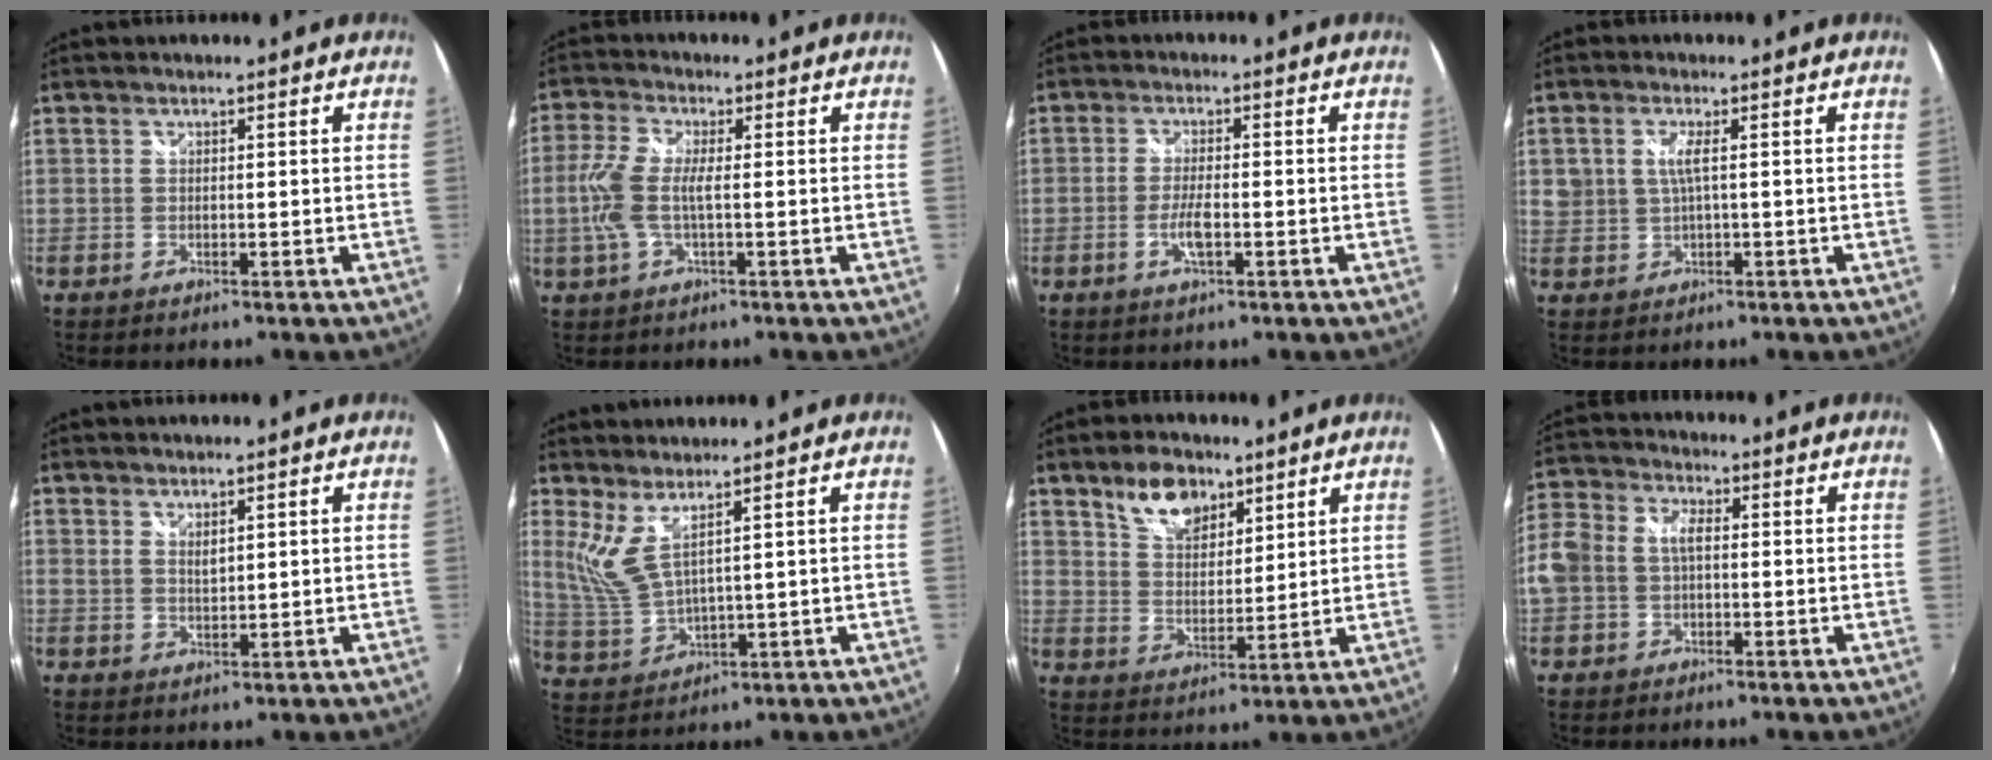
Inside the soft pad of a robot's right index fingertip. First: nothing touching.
{"total": 7.2, "force": [-0.6, 1.9, 6.9], "torque": [-0.155, 0.000, -0.012]}
{"total": 4.0, "force": [-1.4, 0.8, 3.7], "torque": [-0.077, -0.004, -0.027]}
{"total": 2.8, "force": [0.2, 1.1, 2.6], "torque": [-0.055, 0.001, 0.008]}
{"total": 2.1, "force": [1.4, 0.7, 1.4], "torque": [-0.023, -0.004, 0.025]}
{"total": 5.3, "force": [3.6, 0.3, 3.9], "torque": [-0.085, -0.012, 0.086]}
{"total": 8.6, "force": [5.8, 4.5, 4.5], "torque": [-0.075, 0.012, 0.107]}
{"total": 9.6, "force": [-1.9, 7.2, 6.1], "torque": [-0.141, 0.017, -0.046]}